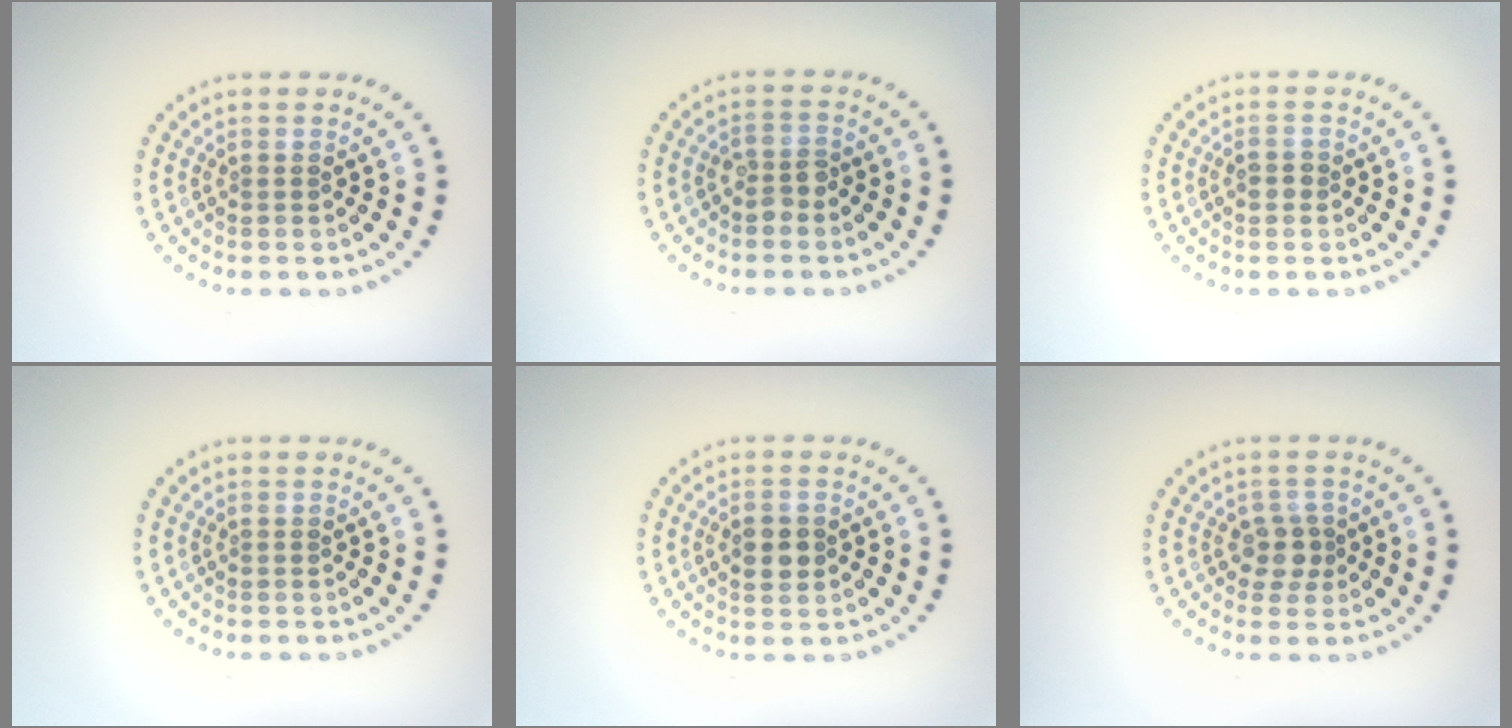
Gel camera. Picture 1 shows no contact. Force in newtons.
{"total": 1.8, "press": 1.6, "slide": 0.6}
{"total": 1.2, "press": 1.1, "slide": 0.2}
{"total": 0.0}
{"total": 2.9, "press": 2.9, "slide": 0.1}
{"total": 2.0, "press": 1.7, "slide": 1.0}